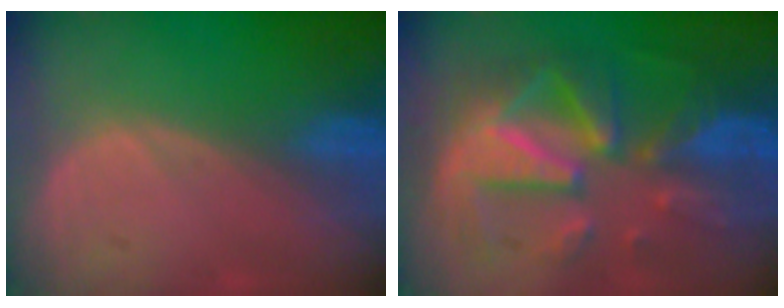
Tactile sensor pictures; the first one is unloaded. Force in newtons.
{"total": 12.4, "press": 12.4, "slide": 1.2}